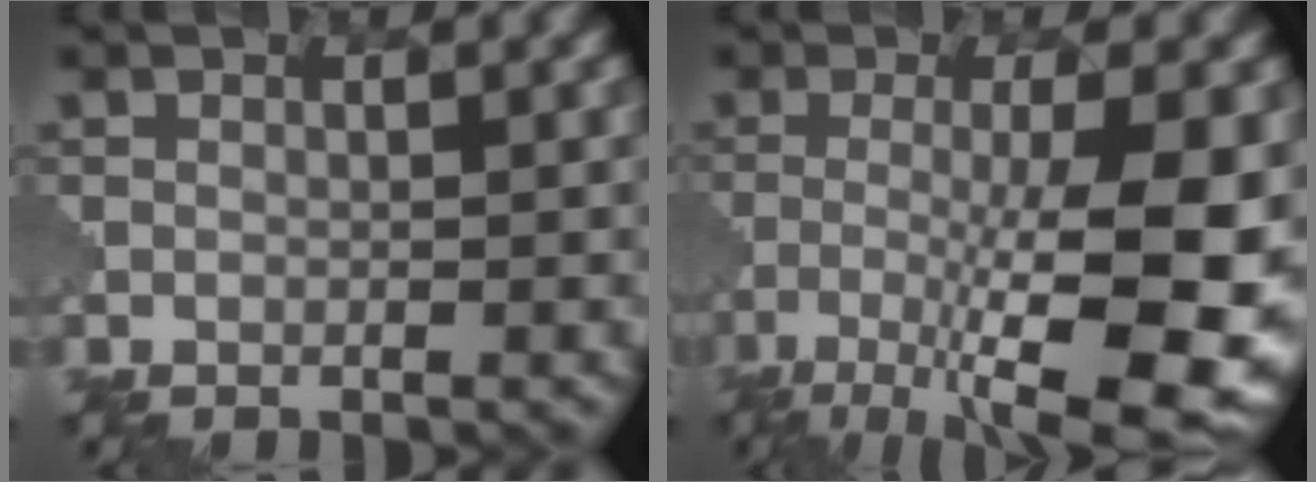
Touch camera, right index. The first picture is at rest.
{"total": 11.2, "force": [-3.4, 2.5, 10.4], "torque": [-0.171, -0.012, -0.051]}